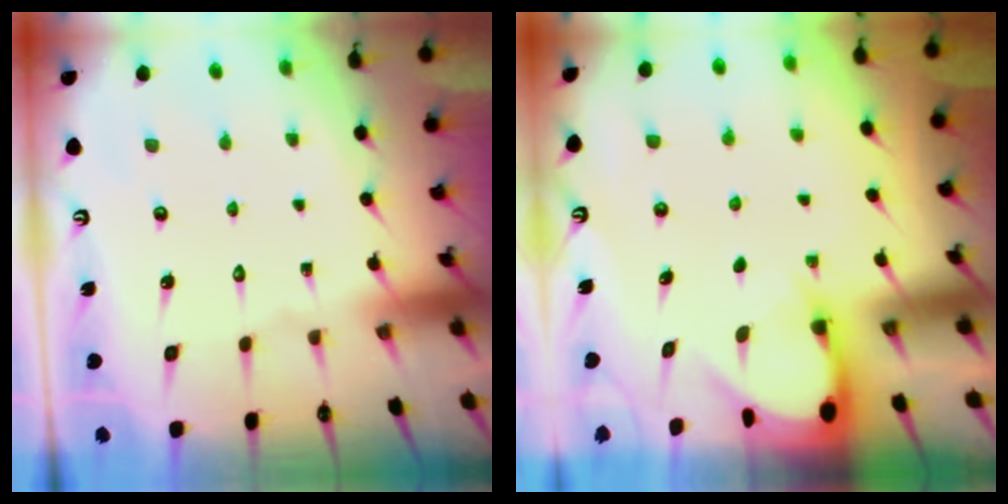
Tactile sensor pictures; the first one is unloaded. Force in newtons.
{"total": 3.3, "press": 3.3, "slide": 0.2}